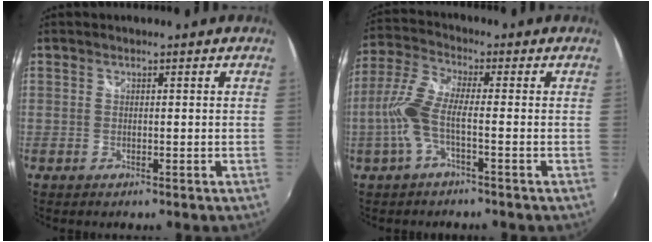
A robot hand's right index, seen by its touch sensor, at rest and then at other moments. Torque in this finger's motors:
{"motor_torque": [1.19, -0.45, 0.58, 0.17]}